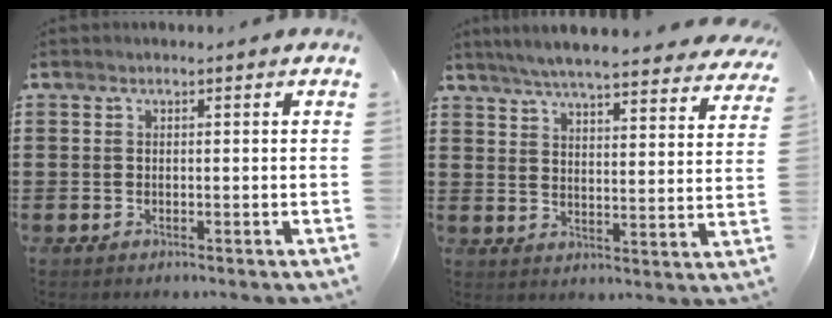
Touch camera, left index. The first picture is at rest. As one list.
[{"total": 6.0, "force": [5.6, -0.3, 2.2], "torque": [-0.064, -0.033, 0.097]}]